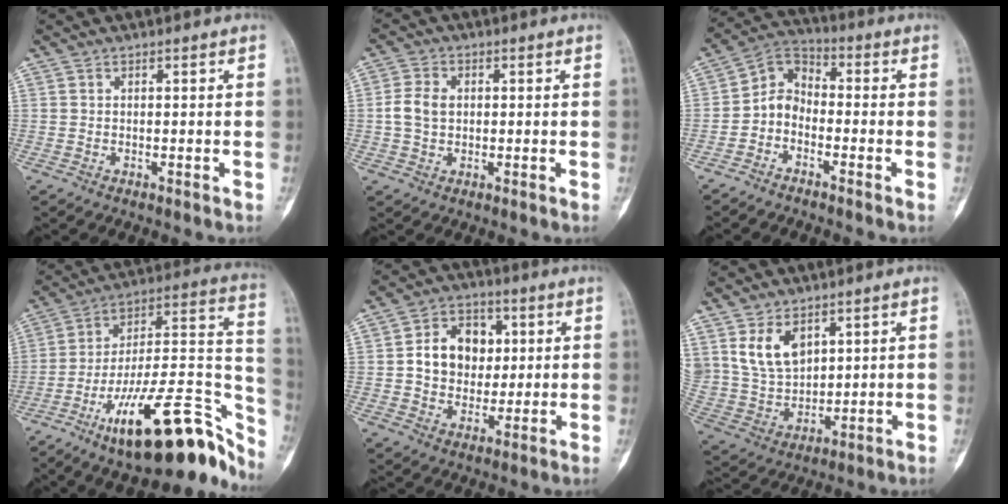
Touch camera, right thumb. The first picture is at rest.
{"total": 4.9, "force": [0.2, 3.7, 3.2], "torque": [-0.062, 0.008, 0.002]}
{"total": 6.4, "force": [-2.3, 4.6, 3.8], "torque": [-0.054, 0.041, -0.061]}
{"total": 29.5, "force": [-16.9, 9.5, 22.2], "torque": [-0.251, 0.102, -0.262]}
{"total": 11.6, "force": [1.6, 9.2, 6.8], "torque": [-0.067, 0.008, 0.026]}
{"total": 10.1, "force": [4.9, 6.6, 5.9], "torque": [-0.092, -0.022, 0.116]}